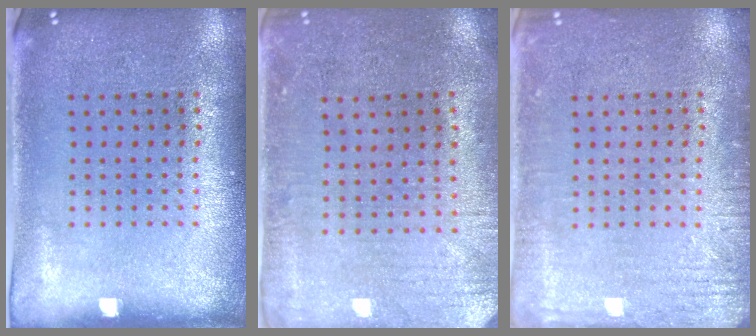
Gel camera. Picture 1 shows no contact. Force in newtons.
{"total": 0.5, "press": 0.3, "slide": 0.5}
{"total": 2.8, "press": 2.8, "slide": 0.4}